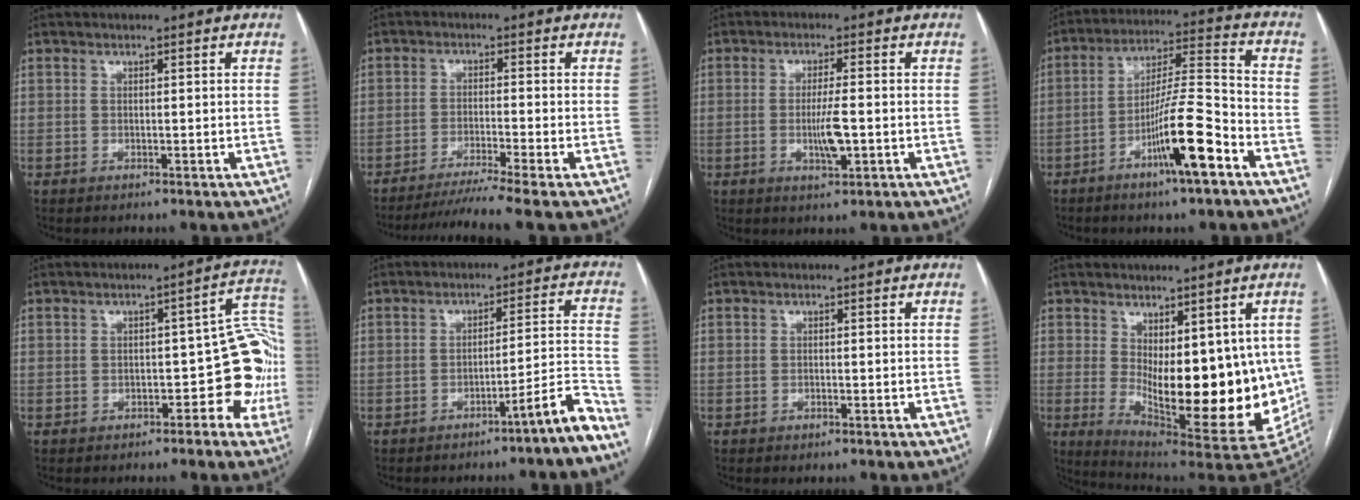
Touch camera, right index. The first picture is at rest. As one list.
[{"total": 7.6, "force": [-6.3, -2.5, 3.4], "torque": [-0.048, -0.027, -0.104]}, {"total": 4.7, "force": [-0.9, 0.6, 4.5], "torque": [-0.086, -0.007, -0.011]}, {"total": 12.5, "force": [-6.3, 0.6, 10.8], "torque": [-0.191, 0.001, -0.109]}, {"total": 10.8, "force": [-2.8, 5.1, 9.1], "torque": [-0.092, 0.040, -0.030]}, {"total": 6.3, "force": [-5.1, -1.0, 3.6], "torque": [-0.022, 0.016, -0.074]}, {"total": 0.6, "force": [-0.4, 0.1, 0.4], "torque": [-0.010, -0.002, -0.005]}, {"total": 18.1, "force": [-0.7, 6.0, 17.1], "torque": [-0.199, -0.025, 0.016]}]